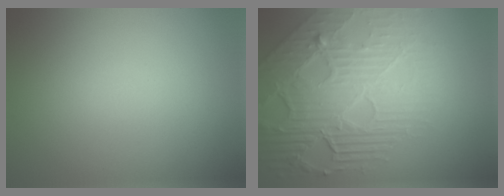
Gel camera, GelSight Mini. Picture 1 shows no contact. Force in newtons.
{"total": 8.6, "press": 5.8, "slide": 6.4}